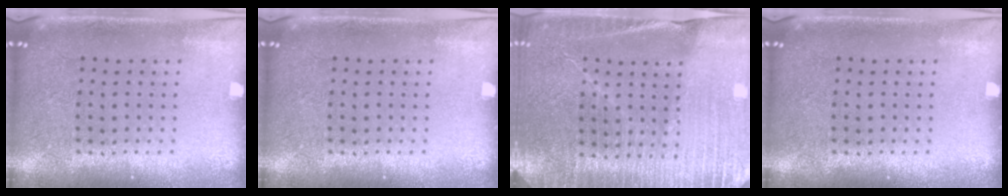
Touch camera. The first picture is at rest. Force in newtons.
{"total": 0.0}
{"total": 3.4, "press": 3.3, "slide": 0.7}
{"total": 0.0}